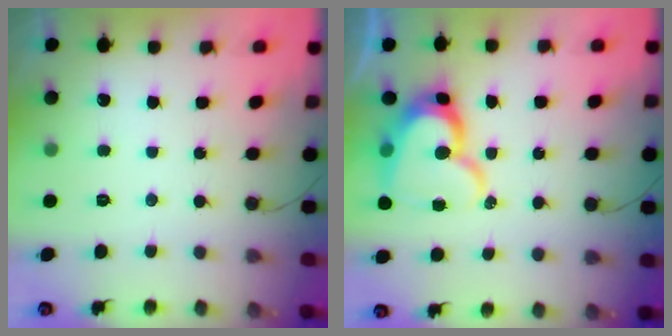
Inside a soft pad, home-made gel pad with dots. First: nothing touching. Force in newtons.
{"total": 16.2, "press": 16.1, "slide": 1.6}